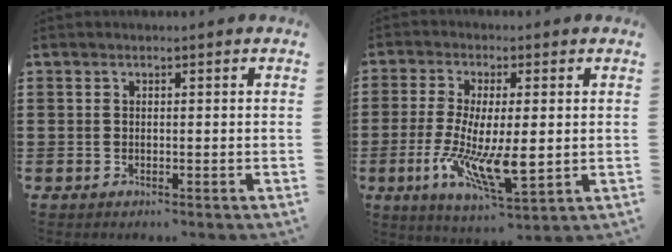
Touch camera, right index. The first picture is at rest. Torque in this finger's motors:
{"motor_torque": [1.41, 0.73, 1.00, 0.21]}